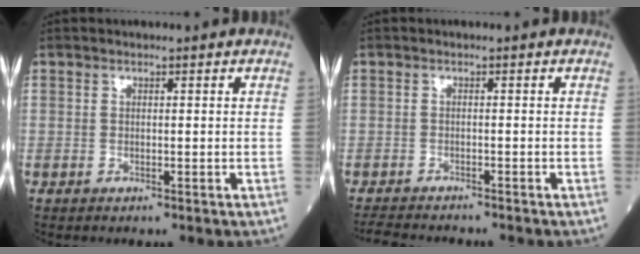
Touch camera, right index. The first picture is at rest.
{"total": 5.0, "force": [-4.8, 0.8, 1.3], "torque": [-0.020, -0.017, -0.080]}